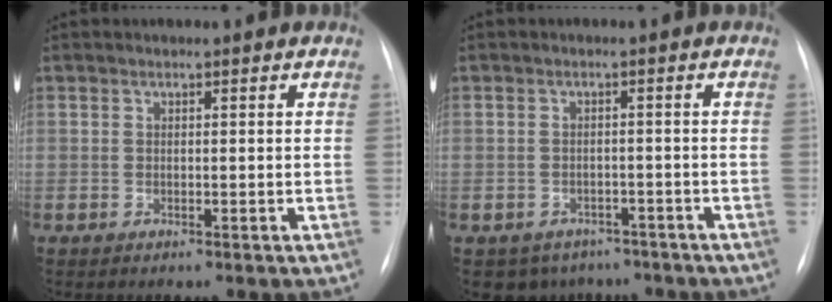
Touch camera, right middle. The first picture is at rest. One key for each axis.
{"total": 6.0, "fx": -4.5, "fy": 3.9, "fz": 0.6, "tx": -0.003, "ty": 0.012, "tz": -0.055}